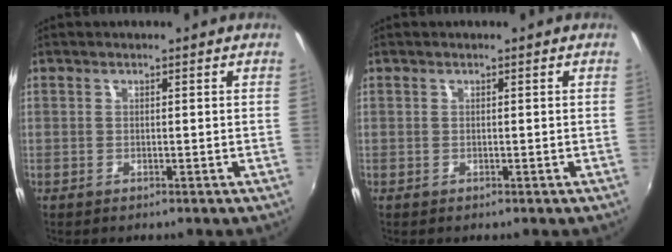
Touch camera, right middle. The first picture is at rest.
{"total": 0.0}